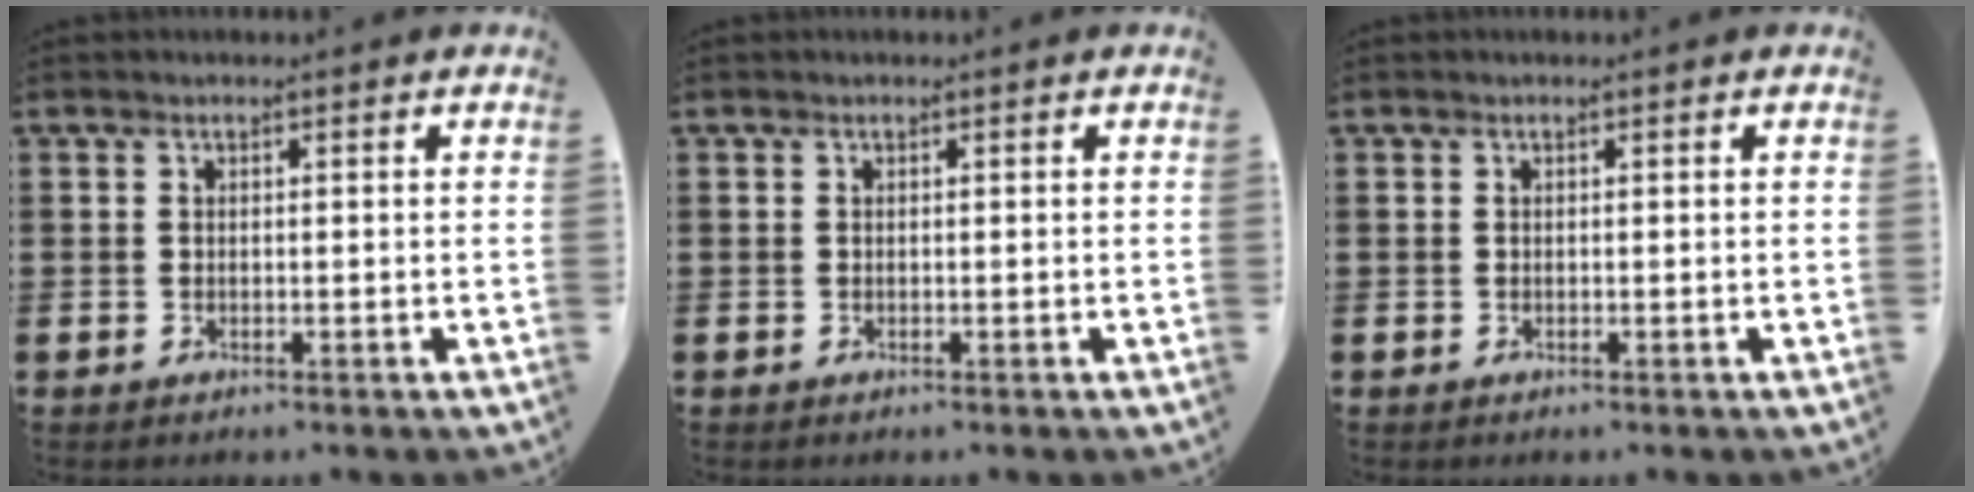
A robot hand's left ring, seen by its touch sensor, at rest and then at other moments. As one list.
[{"total": 0.0}, {"total": 0.0}]